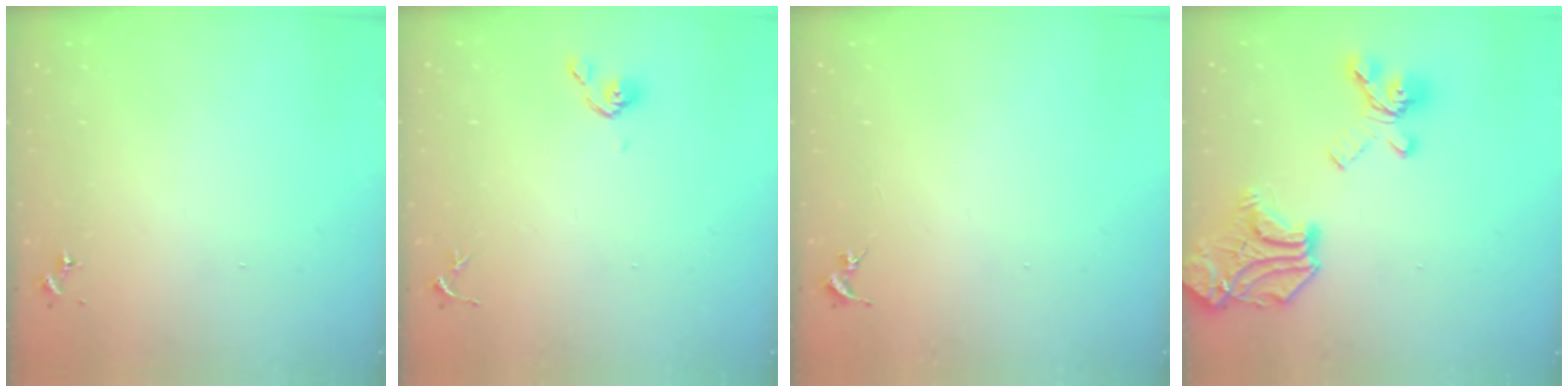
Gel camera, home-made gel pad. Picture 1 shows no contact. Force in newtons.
{"total": 5.3, "press": 5.2, "slide": 0.8}
{"total": 0.0}
{"total": 21.3, "press": 21.2, "slide": 1.6}